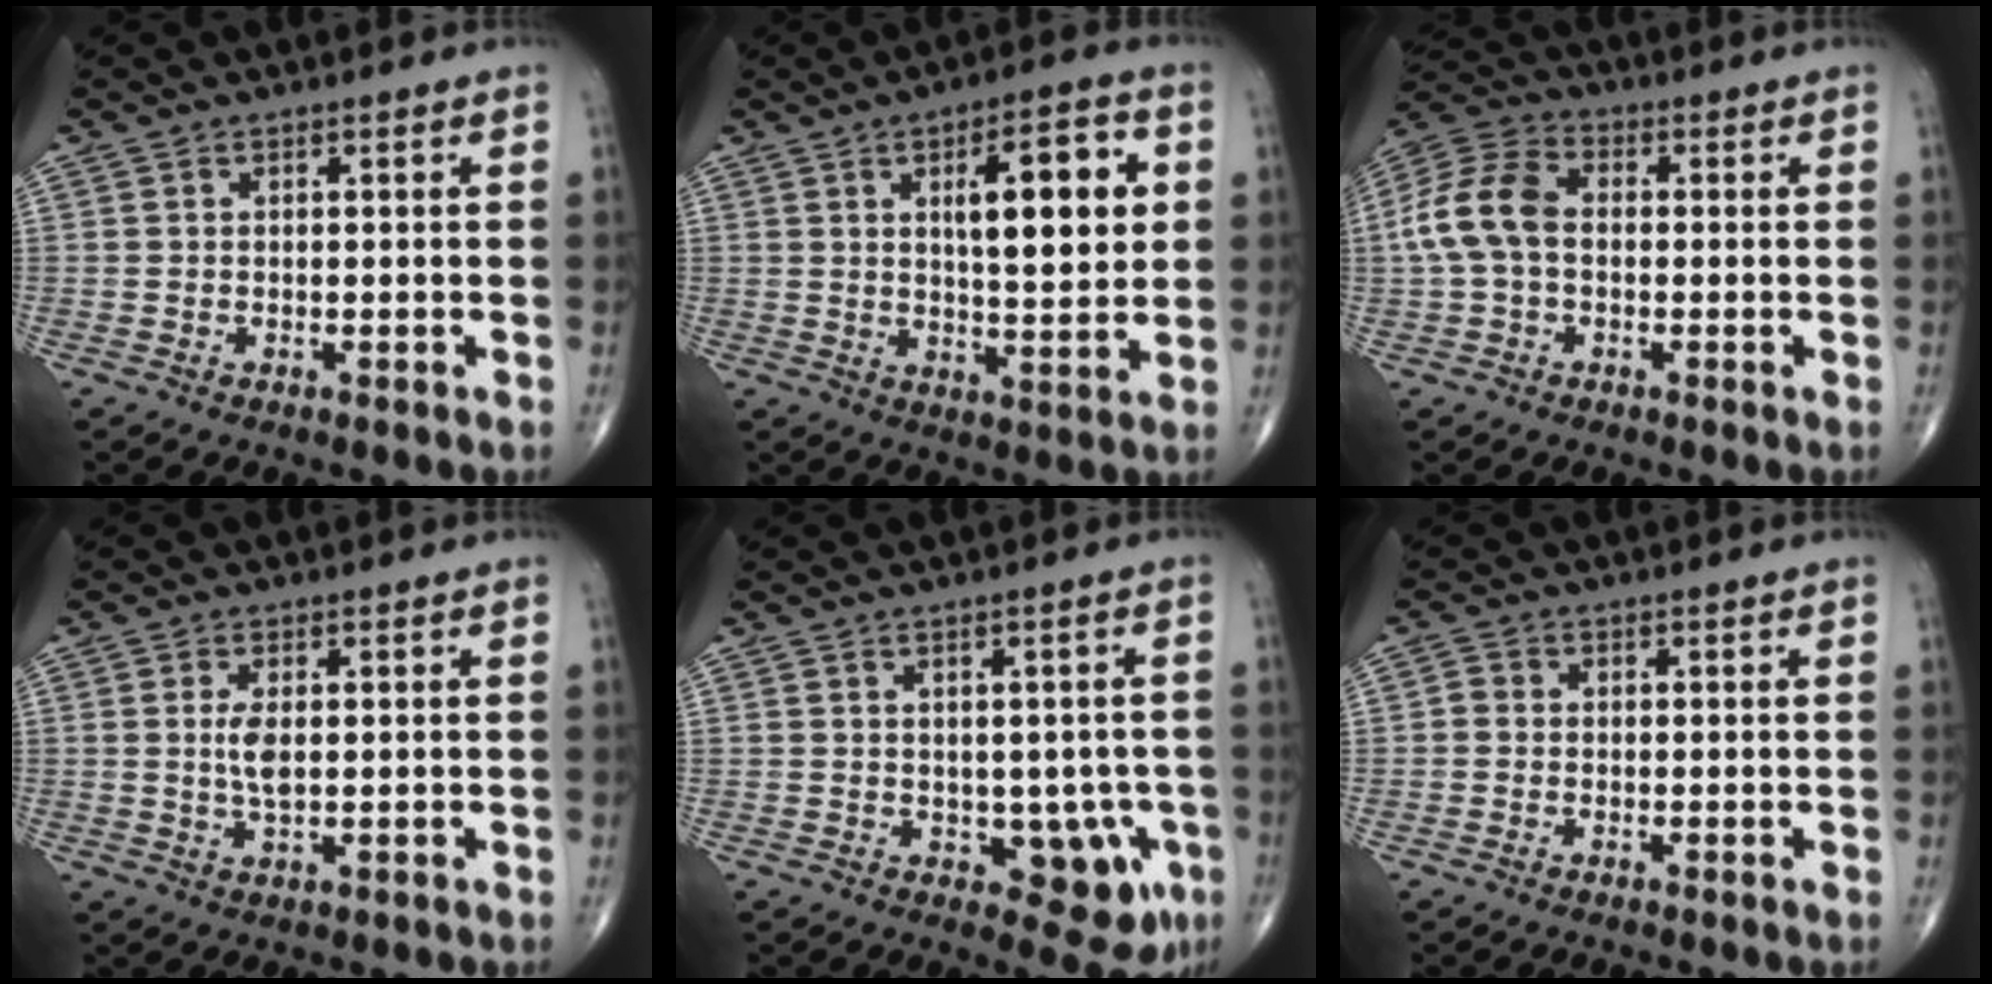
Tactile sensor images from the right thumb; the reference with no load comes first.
{"total": 13.4, "force": [3.3, 4.5, 12.2], "torque": [-0.153, -0.007, 0.049]}
{"total": 10.4, "force": [-0.2, 6.9, 7.8], "torque": [-0.164, 0.031, -0.014]}
{"total": 3.6, "force": [0.4, 1.5, 3.3], "torque": [-0.067, -0.009, 0.010]}
{"total": 8.1, "force": [-1.8, 4.6, 6.4], "torque": [-0.041, -0.002, -0.013]}
{"total": 1.4, "force": [-0.3, 1.2, 0.7], "torque": [-0.005, 0.003, -0.009]}